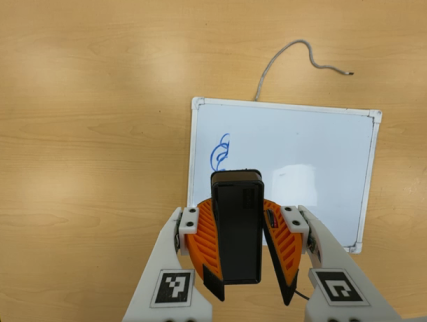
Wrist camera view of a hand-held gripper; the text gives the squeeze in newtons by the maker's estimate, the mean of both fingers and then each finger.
{"total": 11.0, "left": 10.6, "right": 11.4}